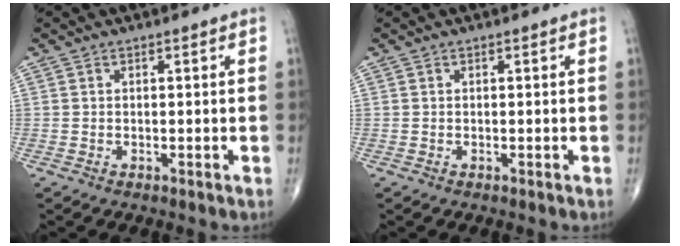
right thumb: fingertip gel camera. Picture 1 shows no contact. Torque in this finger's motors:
{"motor_torque": [-0.01, 0.01, -0.02, 0.02, 0.03]}